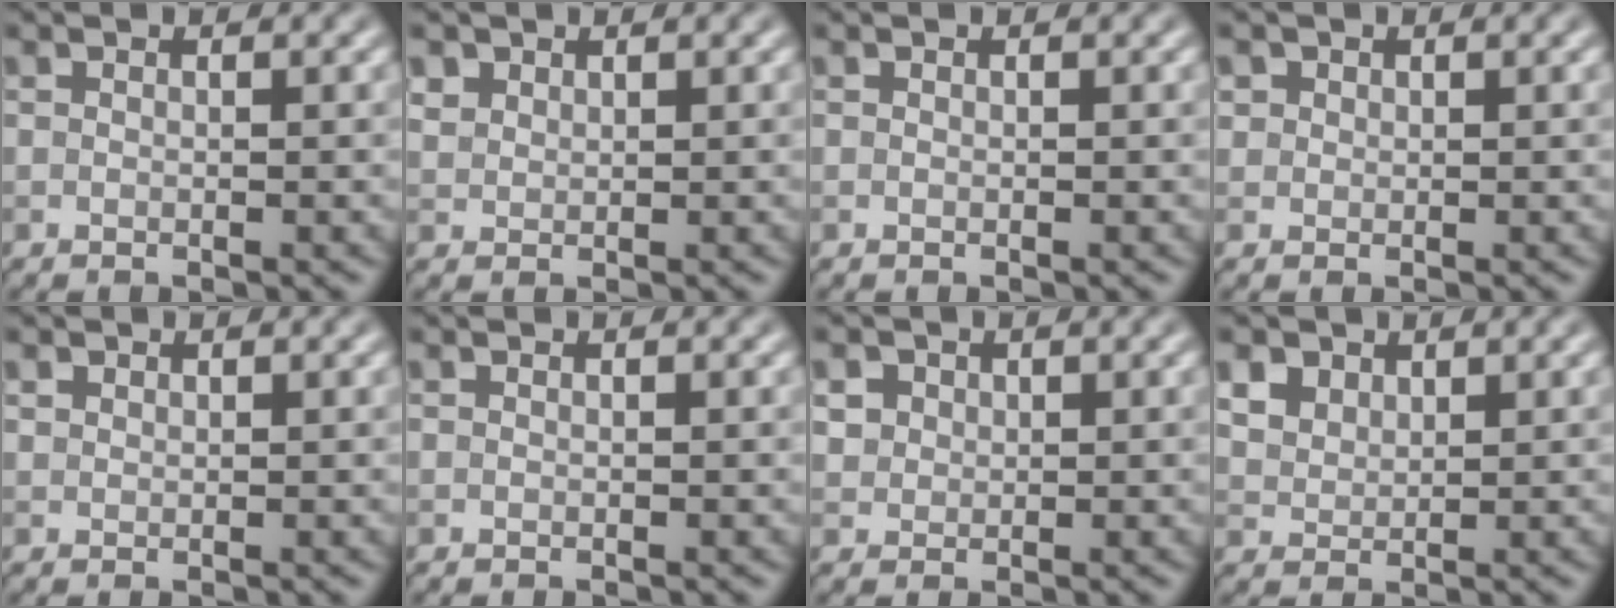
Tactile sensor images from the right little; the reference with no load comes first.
{"total": 1.4, "force": [0.9, 1.0, 0.3], "torque": [-0.008, 0.002, 0.021]}
{"total": 0.0}
{"total": 1.0, "force": [0.4, 0.9, 0.2], "torque": [0.002, -0.003, 0.006]}
{"total": 0.7, "force": [0.5, 0.4, 0.1], "torque": [-0.001, 0.000, 0.011]}
{"total": 0.0}
{"total": 2.5, "force": [1.0, 2.1, 1.0], "torque": [-0.026, 0.005, 0.028]}
{"total": 3.7, "force": [2.3, 2.4, 1.6], "torque": [-0.053, 0.007, 0.049]}